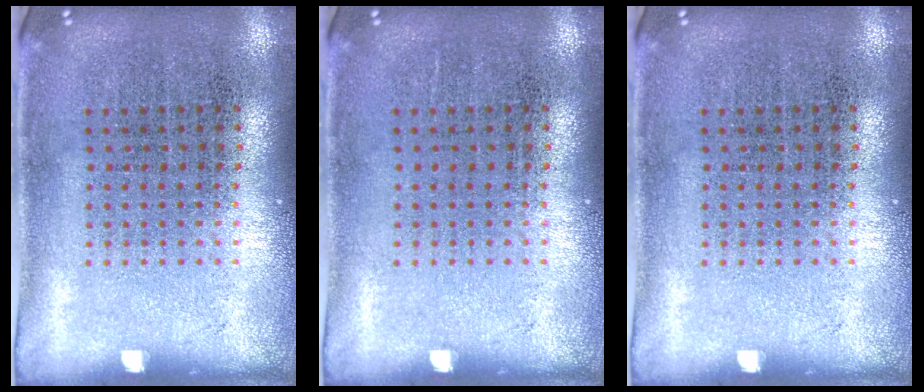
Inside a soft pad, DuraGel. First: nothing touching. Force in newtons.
{"total": 0.0}
{"total": 0.0}